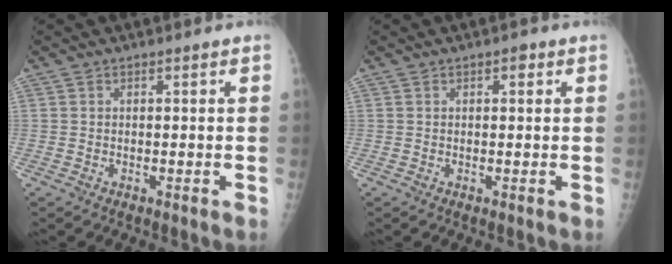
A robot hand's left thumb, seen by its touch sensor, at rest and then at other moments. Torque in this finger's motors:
{"motor_torque": [-0.14, 0.06, 0.05, 0.11, 0.00]}